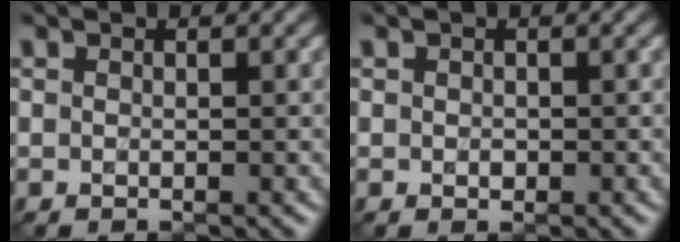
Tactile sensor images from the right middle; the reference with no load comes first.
{"total": 0.7, "force": [-0.2, 0.5, 0.3], "torque": [-0.005, -0.002, -0.001]}